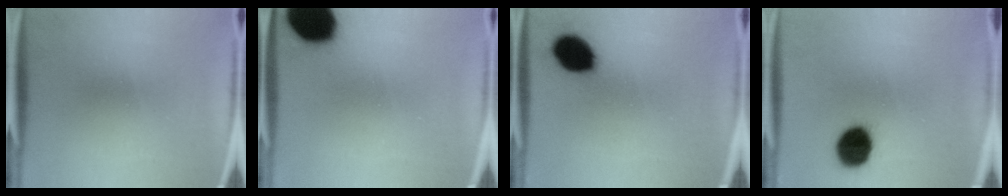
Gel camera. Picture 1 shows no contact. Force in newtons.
{"total": 18.9}
{"total": 11.2}
{"total": 9.0}